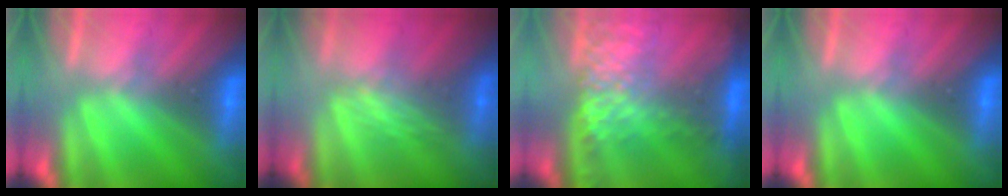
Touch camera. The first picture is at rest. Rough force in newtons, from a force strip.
{"total": 2.4}
{"total": 7.4}
{"total": 0.0}